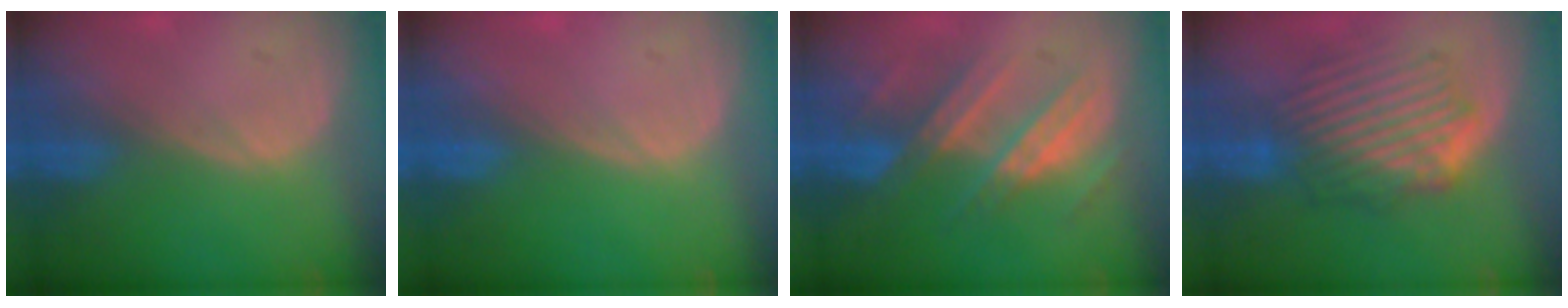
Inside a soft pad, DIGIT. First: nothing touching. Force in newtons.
{"total": 0.0}
{"total": 7.5, "press": 7.5, "slide": 0.5}
{"total": 9.1, "press": 8.3, "slide": 3.7}